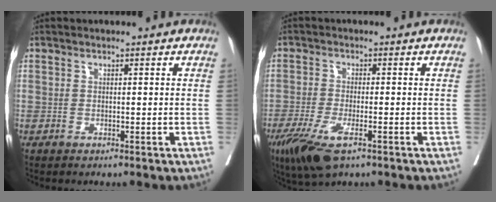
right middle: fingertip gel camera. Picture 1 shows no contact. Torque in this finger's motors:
{"motor_torque": [1.19, -0.85, 0.40, 0.13]}